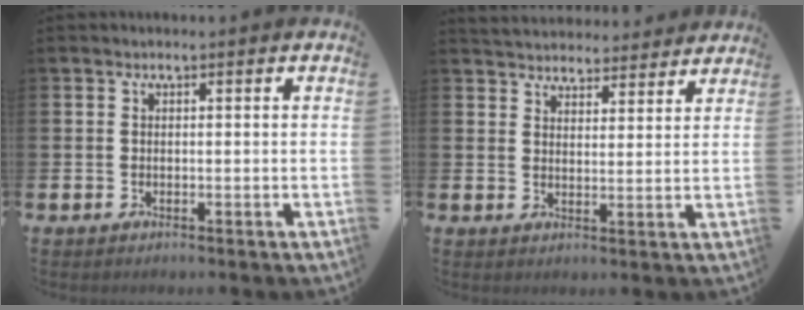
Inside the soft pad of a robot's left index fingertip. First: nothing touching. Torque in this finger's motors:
{"motor_torque": [0.71, -0.69, 0.25, 0.08]}